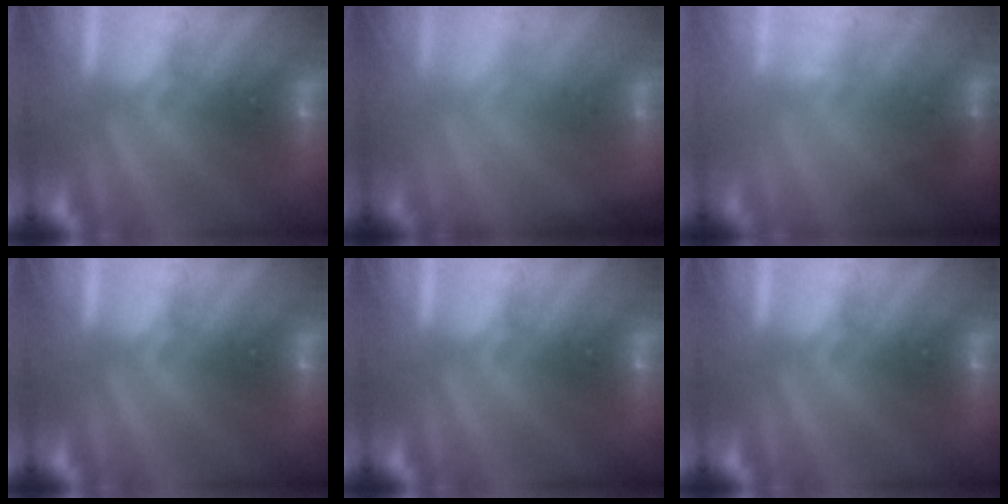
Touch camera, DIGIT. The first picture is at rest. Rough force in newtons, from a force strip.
{"total": 1.4}
{"total": 1.2}
{"total": 0.0}
{"total": 0.0}
{"total": 0.0}